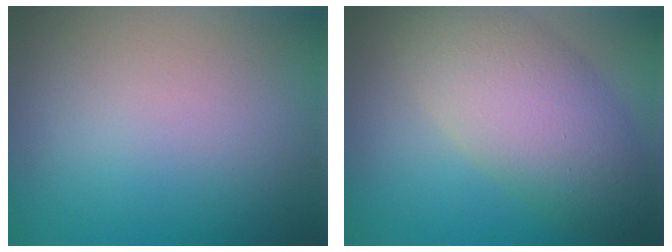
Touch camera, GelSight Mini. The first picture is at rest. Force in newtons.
{"total": 7.6, "press": 7.6, "slide": 0.1}